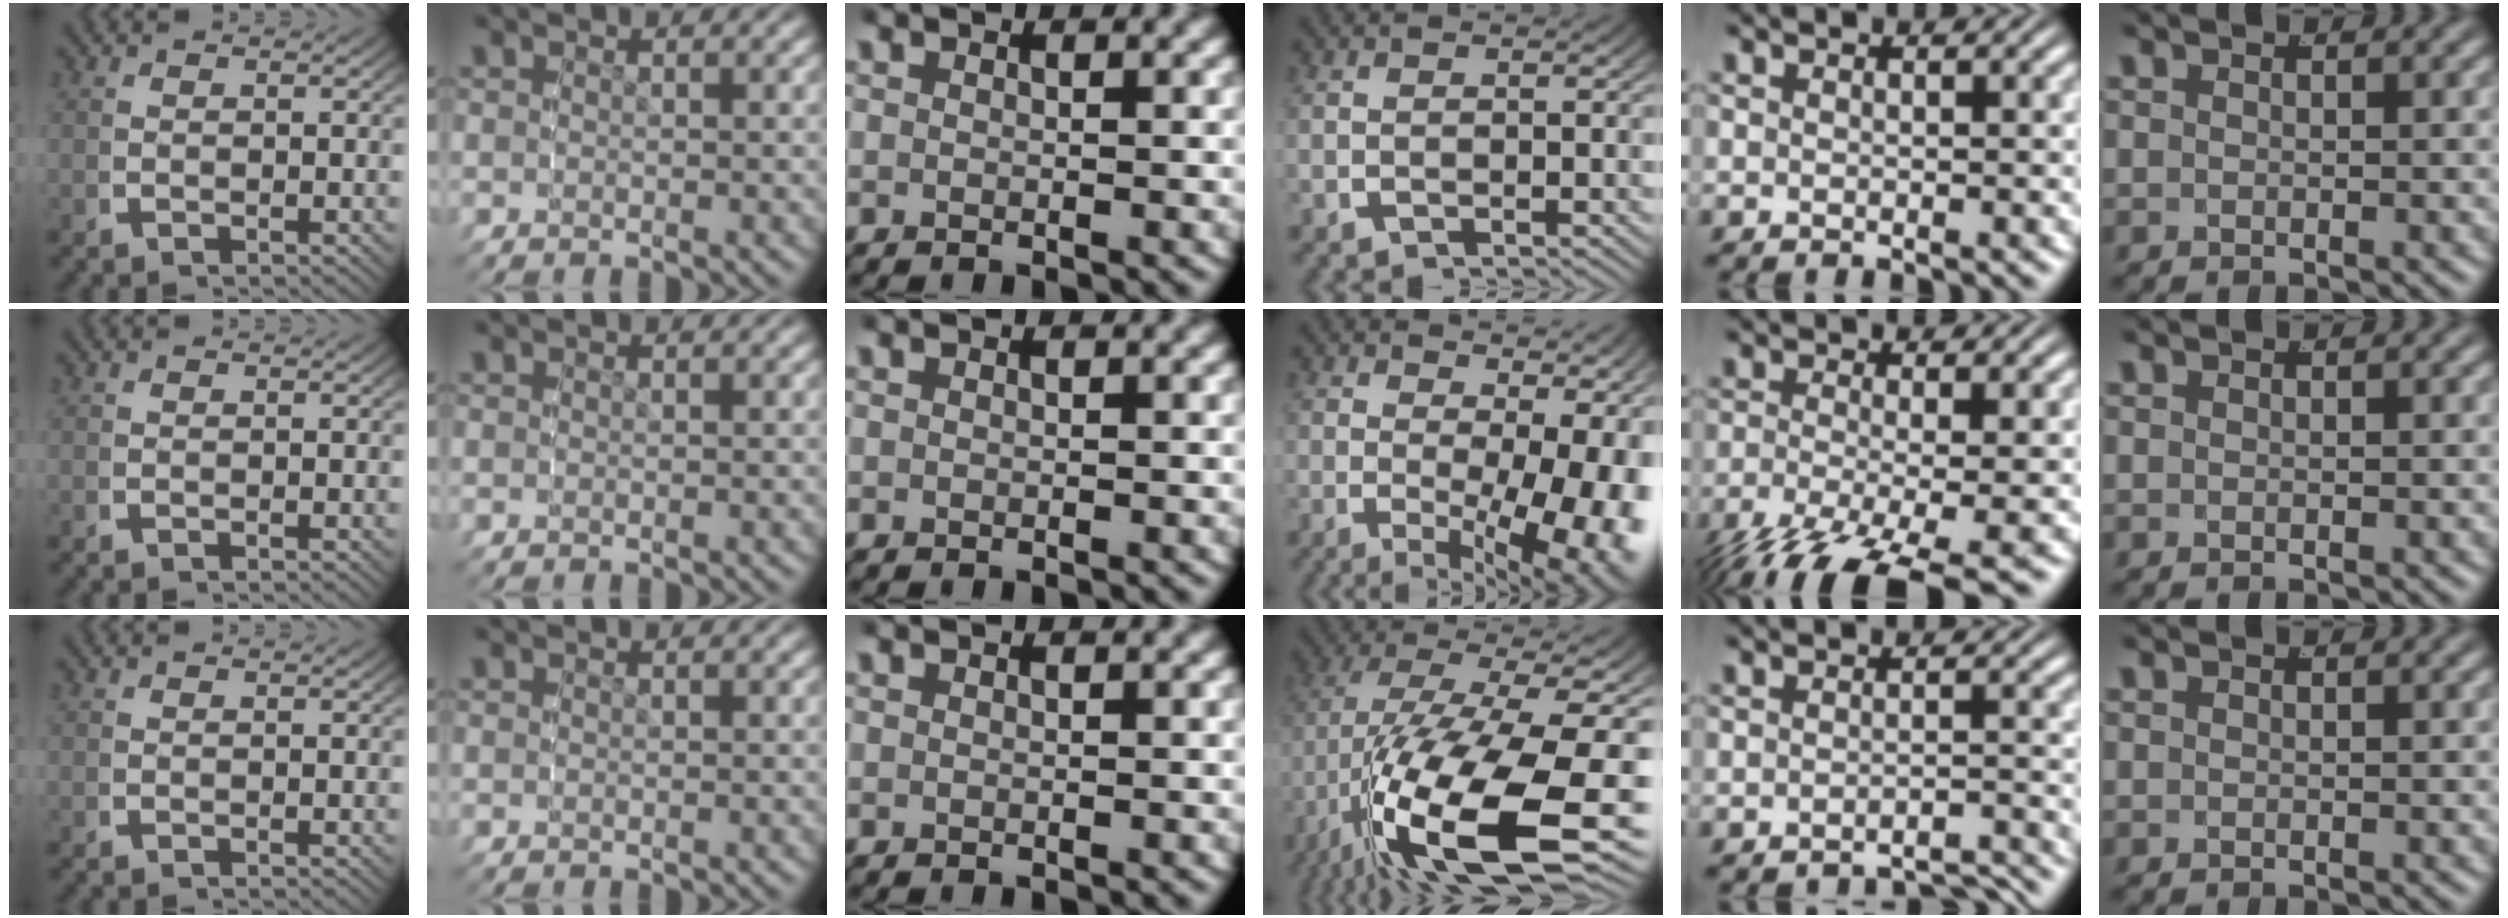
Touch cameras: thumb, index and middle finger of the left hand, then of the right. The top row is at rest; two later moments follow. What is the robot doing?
{"motion": "lift_and_place", "object": "toy banana"}